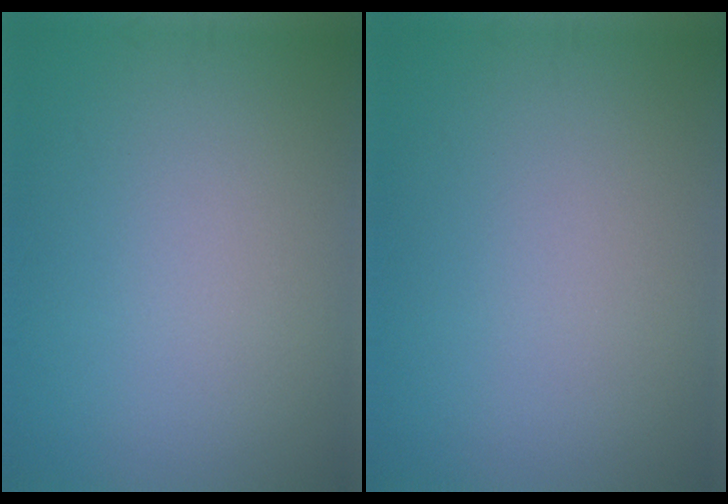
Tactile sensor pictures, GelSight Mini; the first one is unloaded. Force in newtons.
{"total": 0.0}